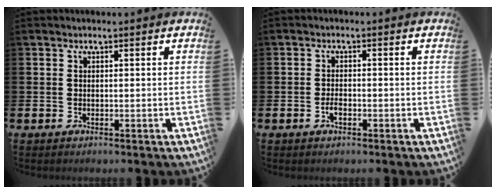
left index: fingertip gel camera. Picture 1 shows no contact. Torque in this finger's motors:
{"motor_torque": [0.18, -0.04, 0.04, 0.03]}